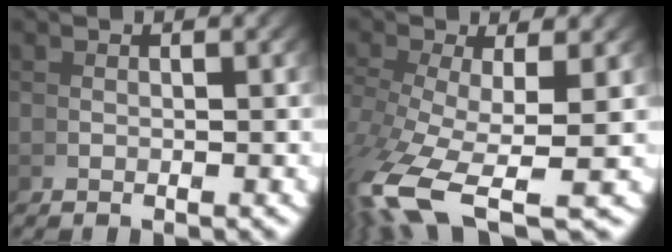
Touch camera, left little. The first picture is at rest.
{"total": 7.2, "force": [-4.0, 2.6, 5.4], "torque": [-0.132, -0.049, -0.037]}